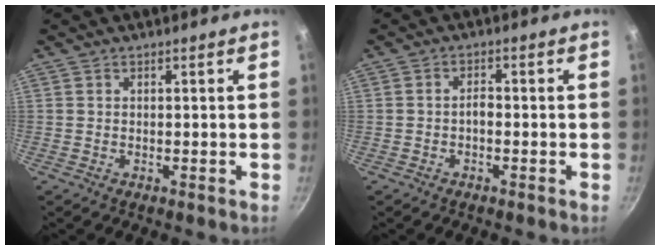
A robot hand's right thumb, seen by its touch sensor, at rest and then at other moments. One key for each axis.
{"total": 1.9, "fx": -0.6, "fy": 1.0, "fz": 1.4, "tx": -0.018, "ty": 0.009, "tz": -0.014}